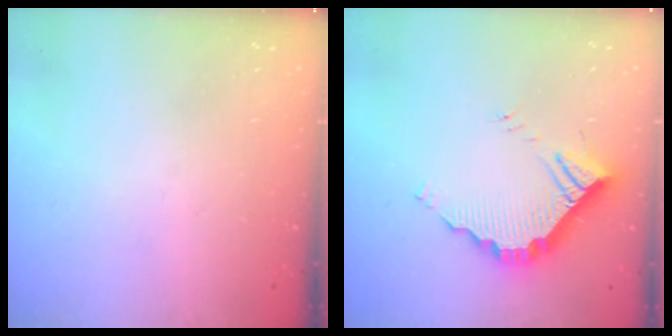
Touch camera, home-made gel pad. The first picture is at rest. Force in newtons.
{"total": 10.6, "press": 10.6, "slide": 0.3}